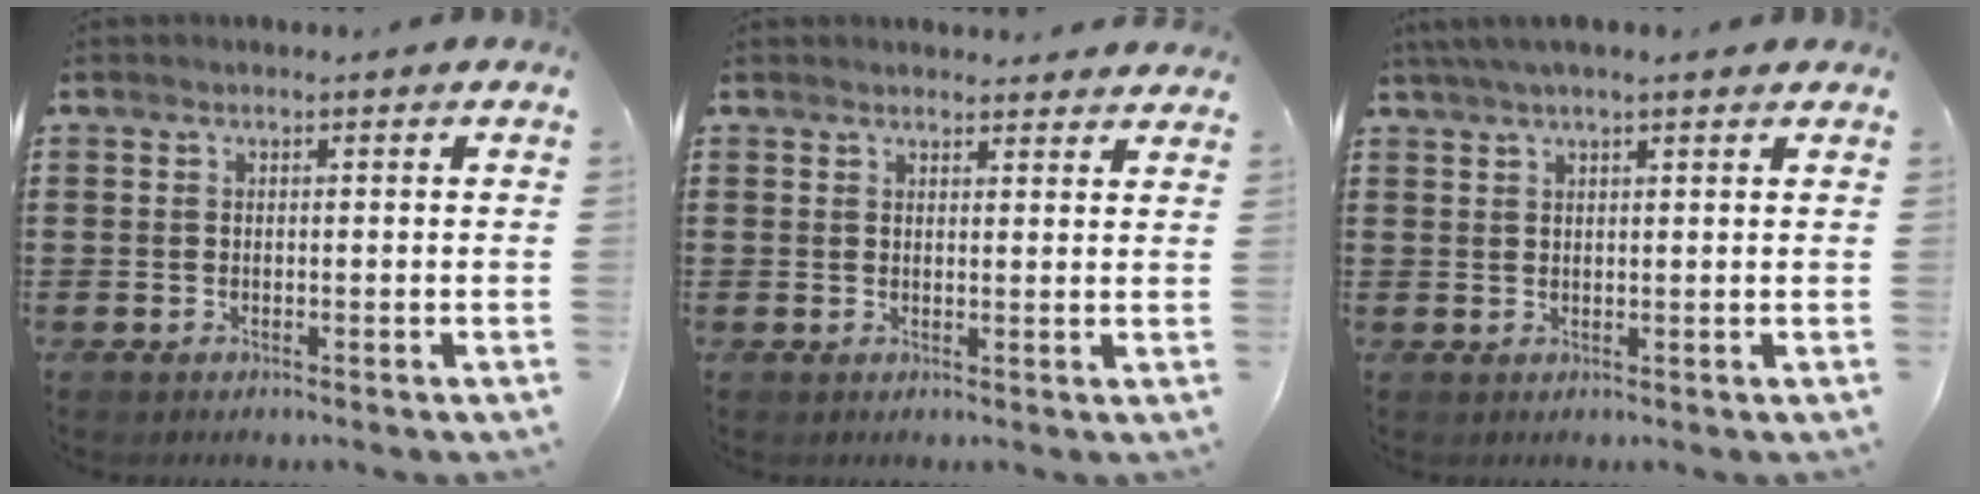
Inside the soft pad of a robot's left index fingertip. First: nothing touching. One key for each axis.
{"total": 1.9, "fx": 1.9, "fy": 0.2, "fz": 0.0, "tx": -0.003, "ty": -0.002, "tz": 0.038}
{"total": 2.9, "fx": 2.1, "fy": 0.4, "fz": 1.9, "tx": -0.041, "ty": 0.005, "tz": 0.040}